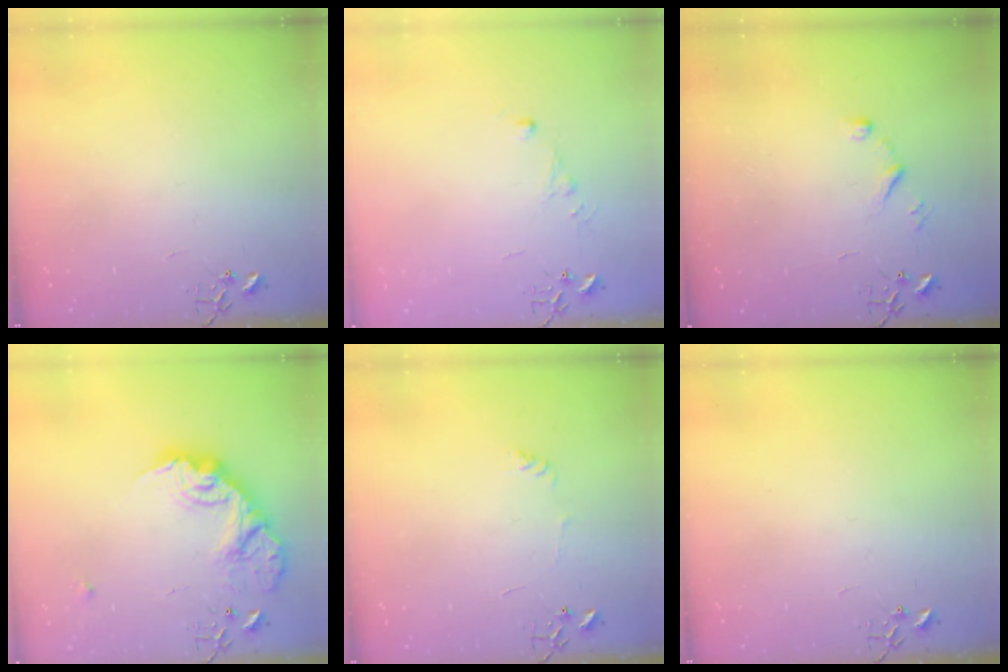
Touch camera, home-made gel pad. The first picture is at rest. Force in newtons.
{"total": 4.4, "press": 4.4, "slide": 0.5}
{"total": 6.6, "press": 6.6, "slide": 0.5}
{"total": 19.4, "press": 19.3, "slide": 1.5}
{"total": 3.7, "press": 3.7, "slide": 0.5}
{"total": 0.0}